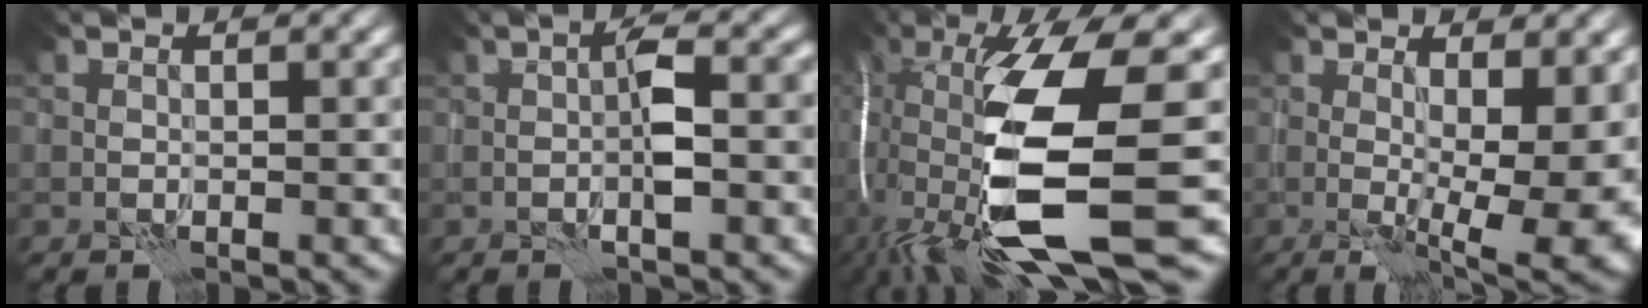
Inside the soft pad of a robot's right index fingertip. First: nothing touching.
{"total": 3.0, "force": [-0.5, 0.7, 2.9], "torque": [-0.049, 0.009, -0.010]}
{"total": 15.2, "force": [-3.4, 3.6, 14.3], "torque": [-0.287, -0.016, -0.048]}
{"total": 9.5, "force": [-0.5, 3.5, 8.9], "torque": [-0.105, -0.014, -0.002]}